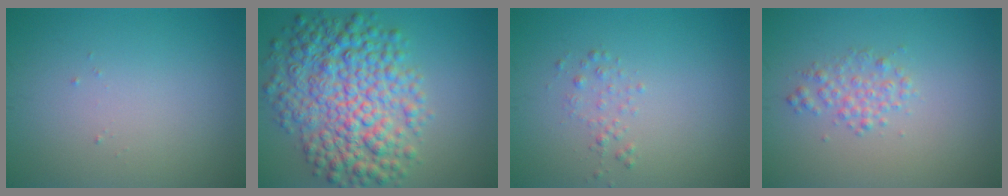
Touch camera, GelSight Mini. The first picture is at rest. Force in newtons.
{"total": 9.1, "press": 9.1, "slide": 0.1}
{"total": 1.1, "press": 1.1, "slide": 0.1}
{"total": 1.9, "press": 1.9, "slide": 0.0}